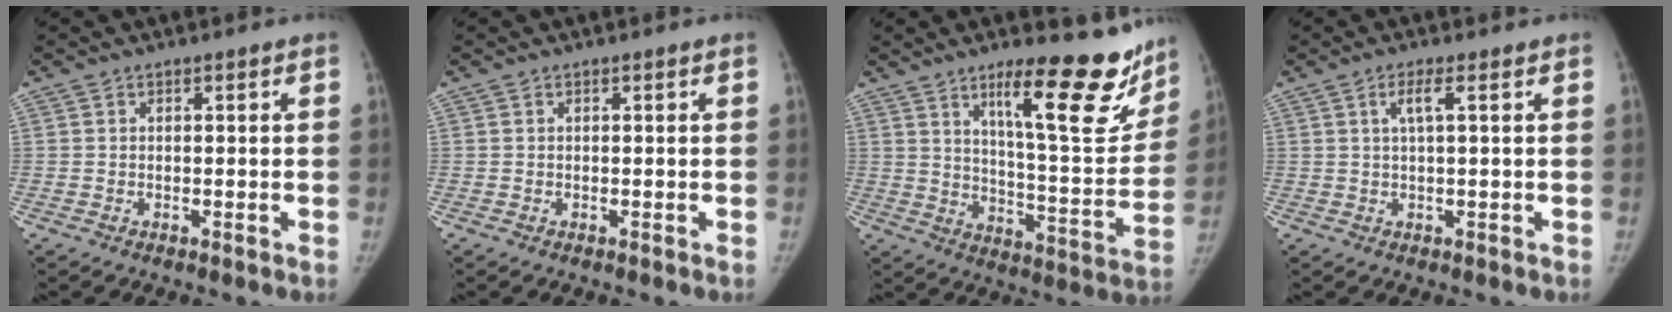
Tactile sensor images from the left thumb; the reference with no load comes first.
{"total": 0.0}
{"total": 21.1, "force": [13.2, 5.5, 15.5], "torque": [-0.166, -0.083, 0.200]}
{"total": 2.7, "force": [1.0, 0.2, 2.6], "torque": [-0.059, 0.006, 0.021]}